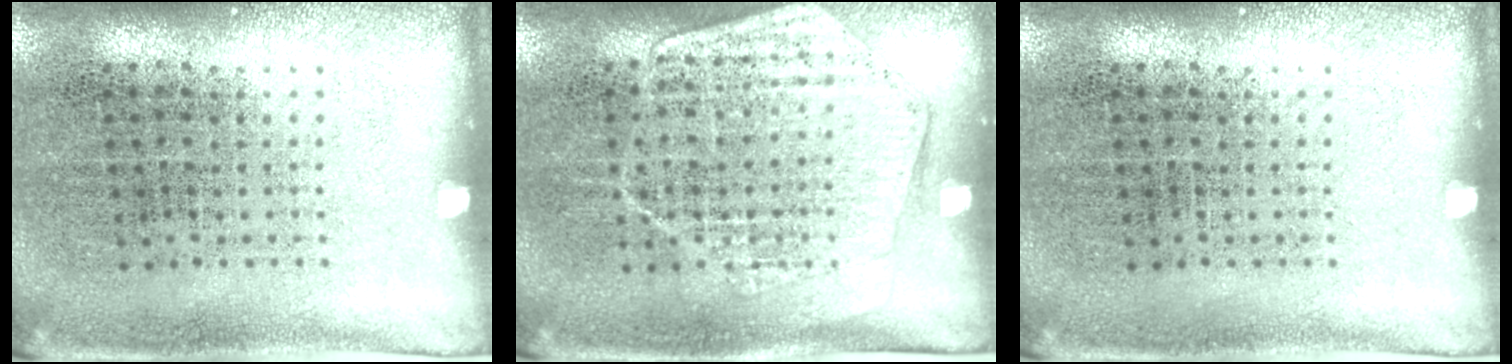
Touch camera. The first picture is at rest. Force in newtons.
{"total": 1.4, "press": 1.4, "slide": 0.3}
{"total": 0.0}